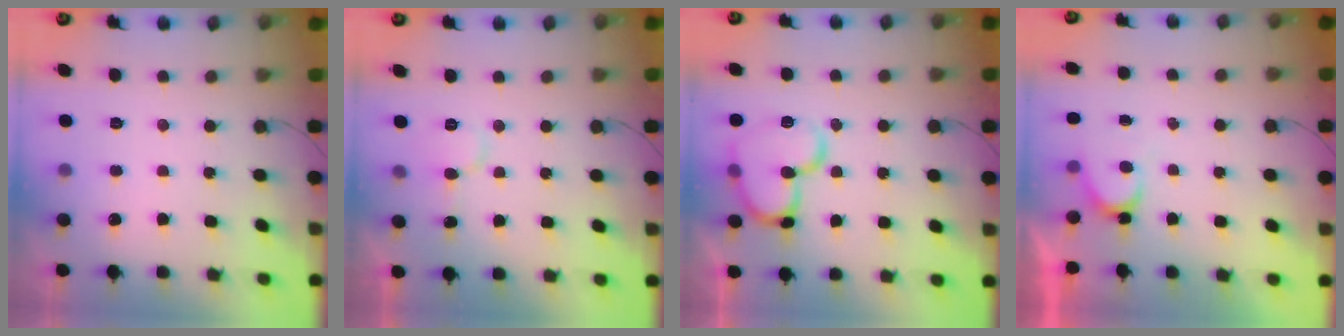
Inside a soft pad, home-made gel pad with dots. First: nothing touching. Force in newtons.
{"total": 6.7, "press": 6.7, "slide": 0.1}
{"total": 15.5, "press": 15.4, "slide": 1.6}
{"total": 5.4, "press": 5.3, "slide": 0.4}